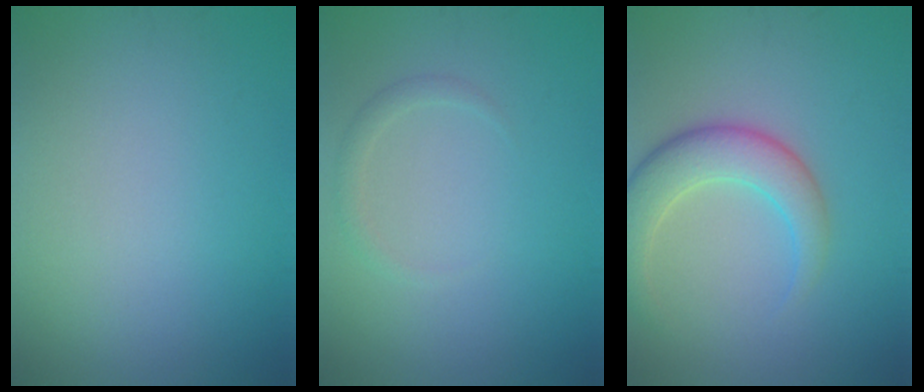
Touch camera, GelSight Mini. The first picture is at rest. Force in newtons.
{"total": 1.1, "press": 1.1, "slide": 0.1}
{"total": 4.7, "press": 4.7, "slide": 0.3}